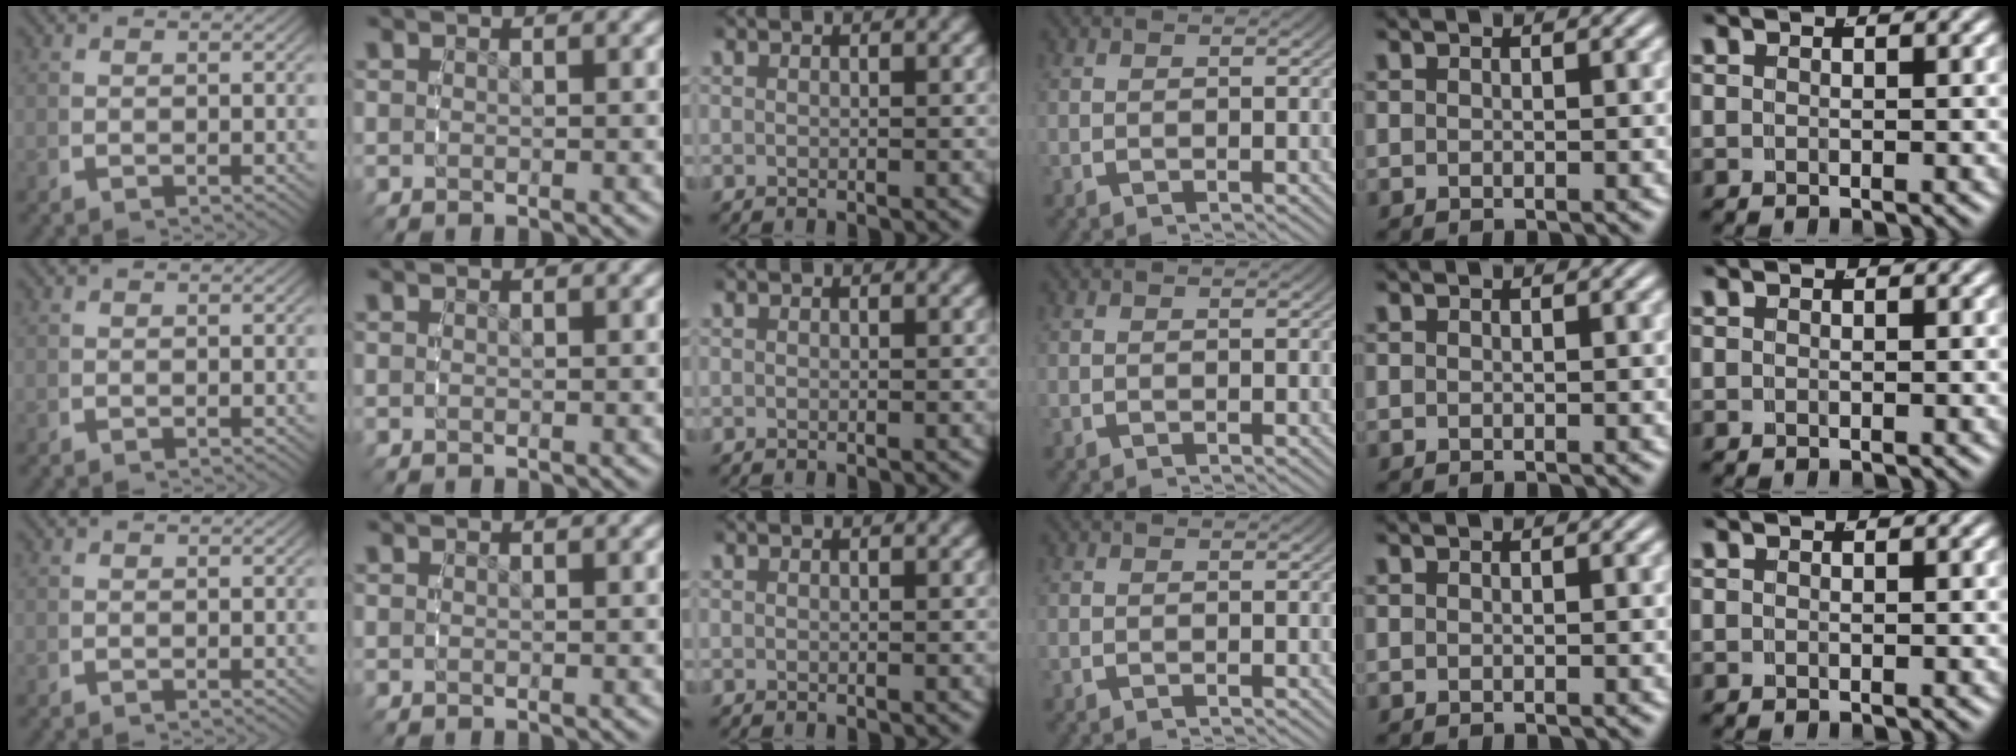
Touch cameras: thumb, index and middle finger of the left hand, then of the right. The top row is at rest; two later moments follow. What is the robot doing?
{"motion": "reach", "object": "photo album"}